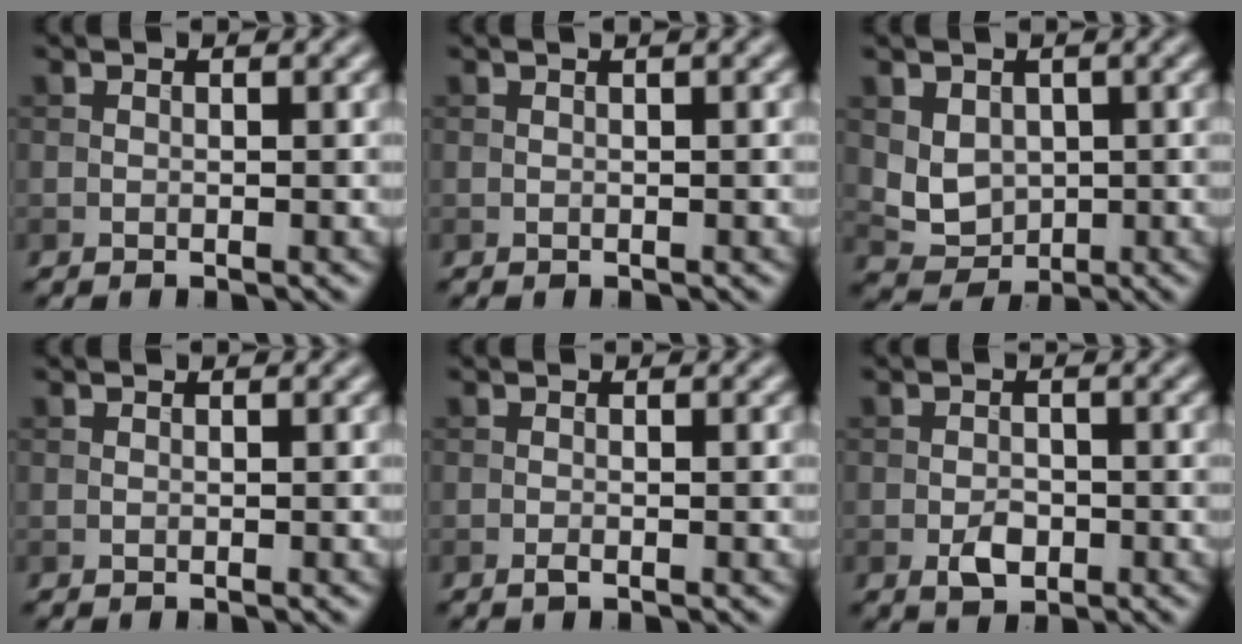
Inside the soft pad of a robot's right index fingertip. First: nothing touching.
{"total": 0.9, "force": [0.4, 0.2, 0.8], "torque": [-0.010, 0.008, 0.002]}
{"total": 3.5, "force": [0.5, 2.8, 1.9], "torque": [-0.038, -0.008, 0.017]}
{"total": 0.0}
{"total": 0.6, "force": [-0.3, 0.1, 0.4], "torque": [-0.010, 0.000, -0.007]}
{"total": 2.2, "force": [-0.8, 1.4, 1.5], "torque": [-0.024, 0.000, -0.016]}